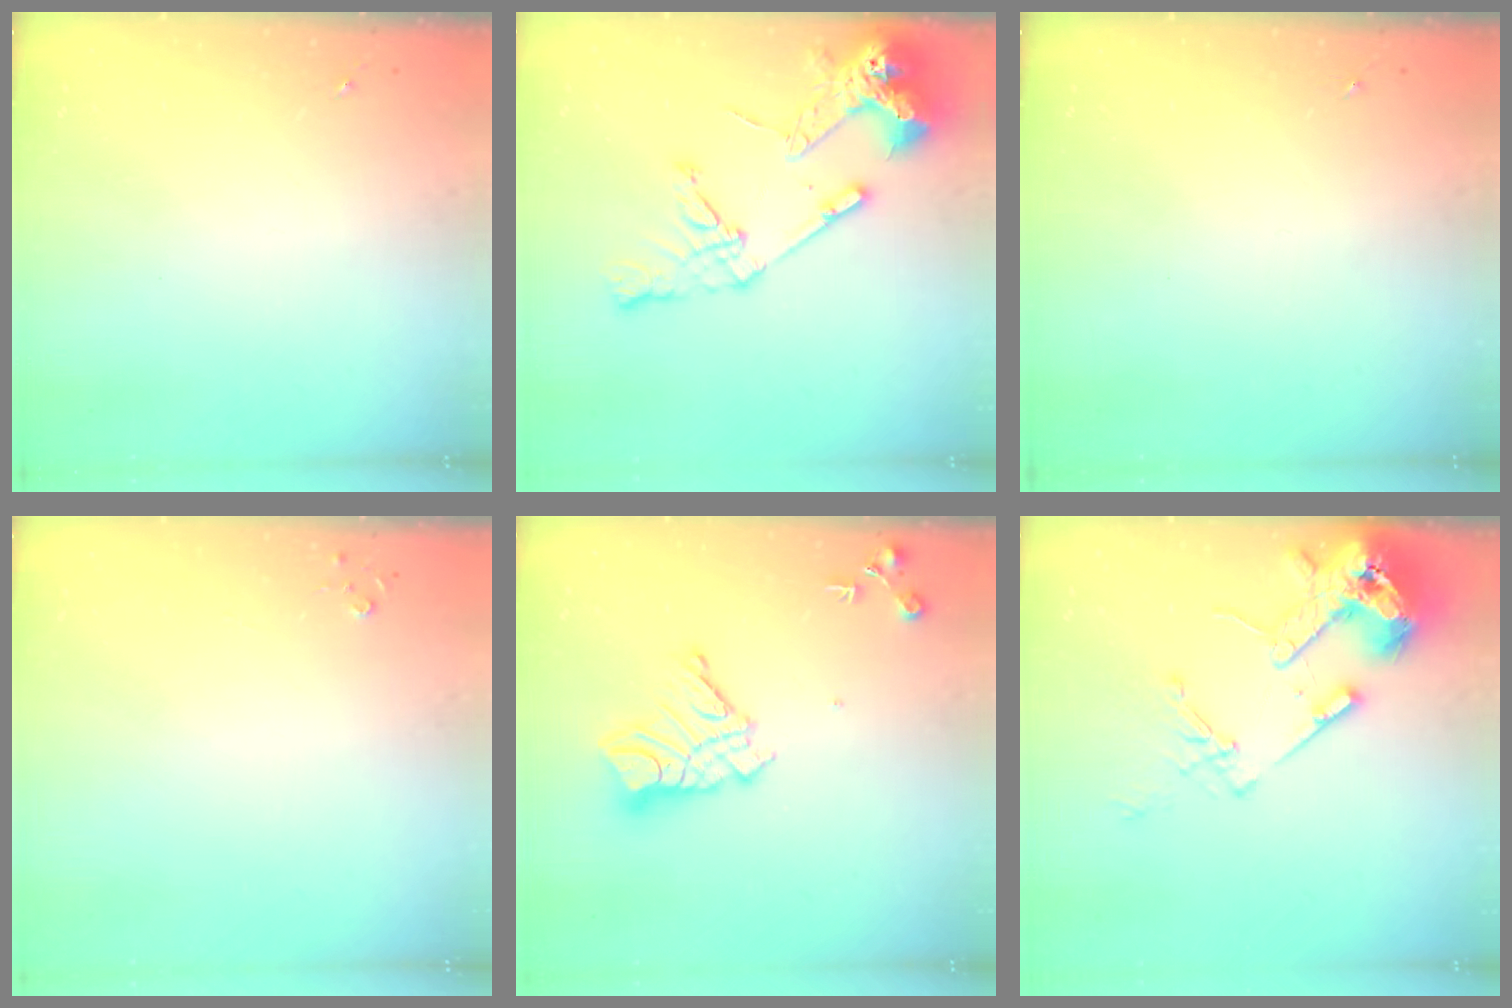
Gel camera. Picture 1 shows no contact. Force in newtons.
{"total": 17.1, "press": 17.0, "slide": 2.1}
{"total": 0.0}
{"total": 2.8, "press": 2.8, "slide": 0.3}
{"total": 14.2, "press": 14.2, "slide": 1.3}
{"total": 16.3, "press": 16.1, "slide": 2.5}